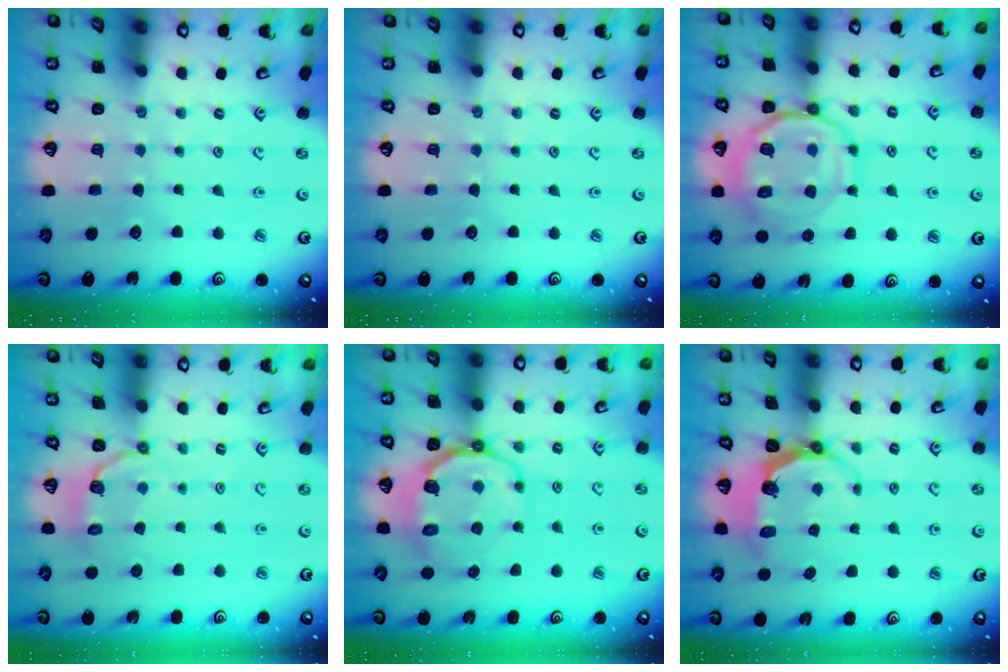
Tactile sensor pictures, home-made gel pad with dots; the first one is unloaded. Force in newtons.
{"total": 0.0}
{"total": 13.7, "press": 13.6, "slide": 1.7}
{"total": 3.1, "press": 1.5, "slide": 2.7}
{"total": 9.6, "press": 9.1, "slide": 3.1}
{"total": 5.2, "press": 3.8, "slide": 3.5}